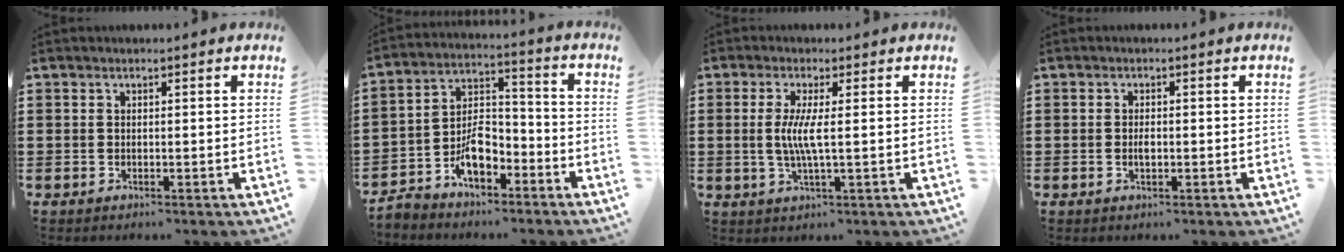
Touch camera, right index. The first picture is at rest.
{"total": 7.4, "force": [-4.8, 3.8, 4.1], "torque": [-0.079, 0.015, -0.091]}
{"total": 4.5, "force": [0.1, 0.0, 4.5], "torque": [-0.099, -0.013, -0.005]}
{"total": 1.5, "force": [-0.2, 0.7, 1.3], "torque": [-0.025, 0.002, -0.004]}